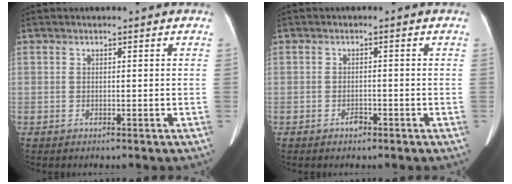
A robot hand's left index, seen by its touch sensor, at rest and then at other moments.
{"total": 1.1, "force": [-0.9, 0.5, 0.4], "torque": [-0.009, 0.001, -0.012]}